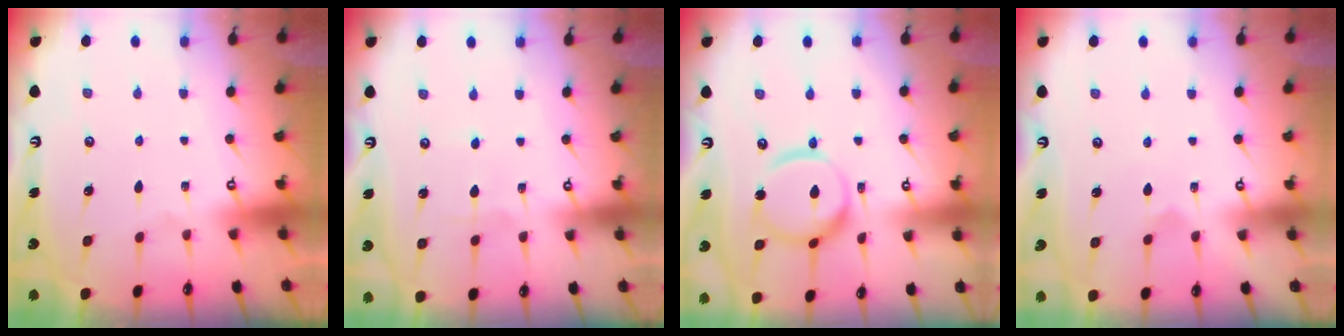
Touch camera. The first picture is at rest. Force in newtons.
{"total": 2.5, "press": 2.5, "slide": 0.4}
{"total": 14.4, "press": 14.4, "slide": 1.2}
{"total": 3.2, "press": 3.2, "slide": 0.0}